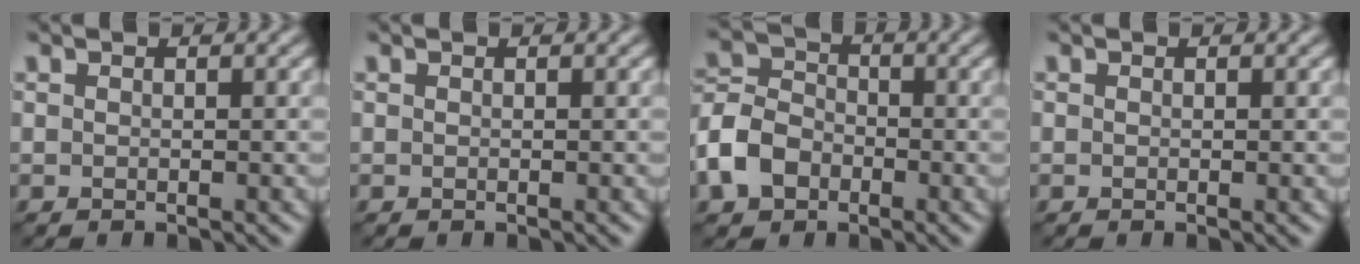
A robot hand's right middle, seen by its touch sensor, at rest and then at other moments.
{"total": 0.0}
{"total": 5.4, "force": [-2.4, 4.0, 2.7], "torque": [-0.061, 0.007, -0.060]}
{"total": 0.0}